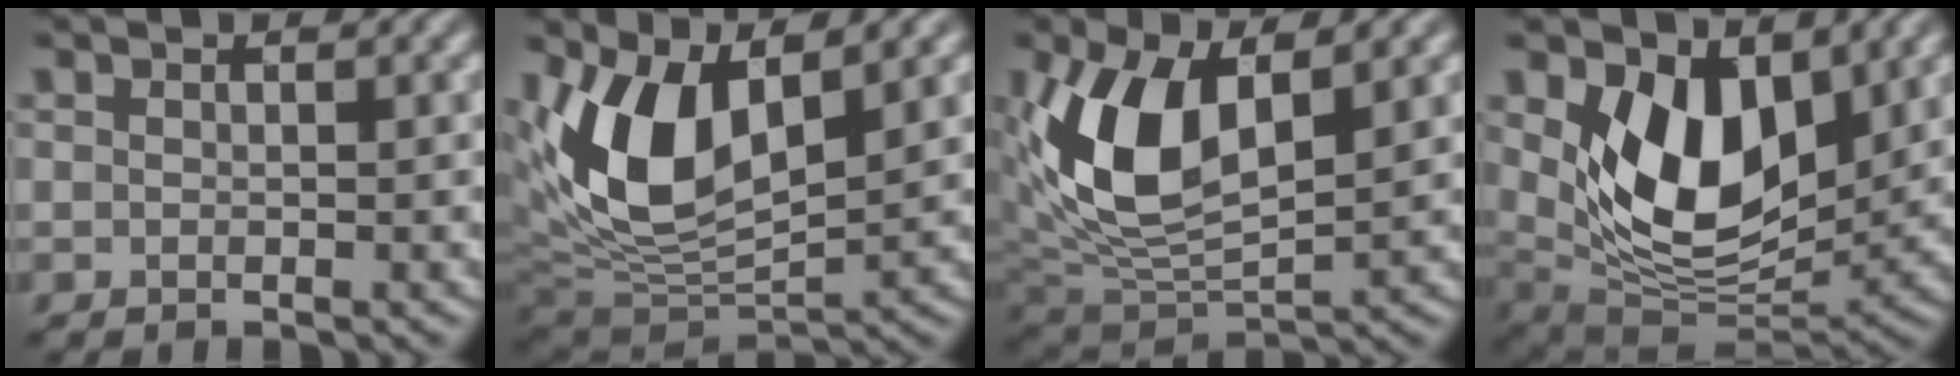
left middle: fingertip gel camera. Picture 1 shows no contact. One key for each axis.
{"total": 9.5, "fx": 2.8, "fy": 5.0, "fz": 7.6, "tx": -0.163, "ty": -0.009, "tz": 0.052}
{"total": 8.6, "fx": 2.2, "fy": 4.7, "fz": 6.9, "tx": -0.153, "ty": -0.013, "tz": 0.041}
{"total": 9.1, "fx": 2.5, "fy": 5.4, "fz": 6.9, "tx": -0.132, "ty": -0.028, "tz": 0.043}